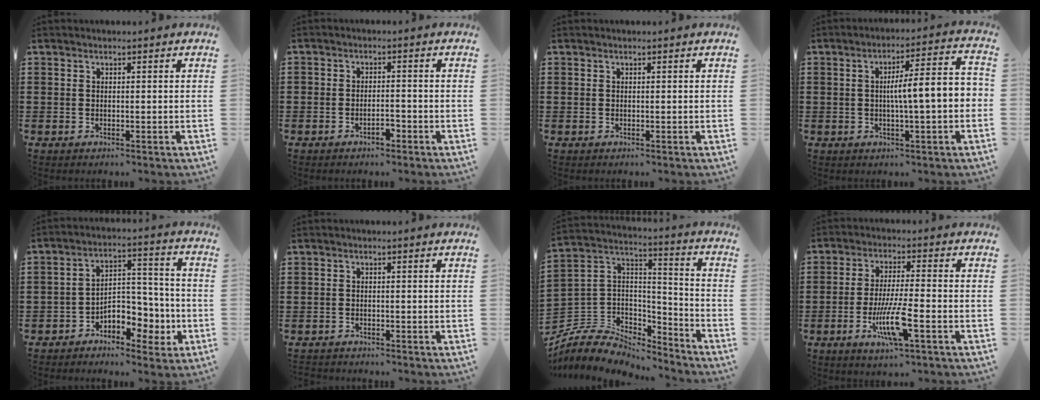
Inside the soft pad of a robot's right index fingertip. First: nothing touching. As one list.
[{"total": 2.3, "force": [-1.8, 0.8, 1.2], "torque": [-0.025, 0.002, -0.035]}, {"total": 0.0}, {"total": 7.3, "force": [-0.5, 0.9, 7.3], "torque": [-0.124, -0.001, -0.017]}, {"total": 6.4, "force": [-3.3, 4.2, 3.5], "torque": [-0.057, 0.013, -0.061]}, {"total": 1.0, "force": [-1.0, 0.2, -0.2], "torque": [0.000, 0.004, -0.022]}, {"total": 6.5, "force": [-5.0, 4.0, 1.3], "torque": [-0.053, -0.004, -0.101]}, {"total": 8.2, "force": [-3.3, 1.2, 7.4], "torque": [-0.146, -0.014, -0.061]}]